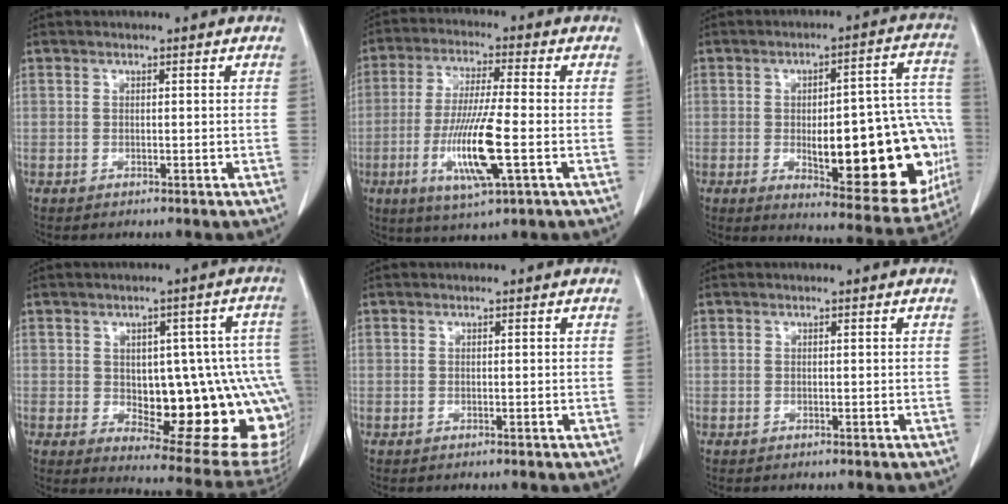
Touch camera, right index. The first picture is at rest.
{"total": 11.9, "force": [-3.2, 0.7, 11.5], "torque": [-0.226, -0.018, -0.060]}
{"total": 24.0, "force": [-4.4, 7.3, 22.4], "torque": [-0.217, 0.026, -0.031]}
{"total": 20.2, "force": [-2.7, 8.0, 18.4], "torque": [-0.150, 0.024, -0.002]}
{"total": 0.0}
{"total": 0.0}